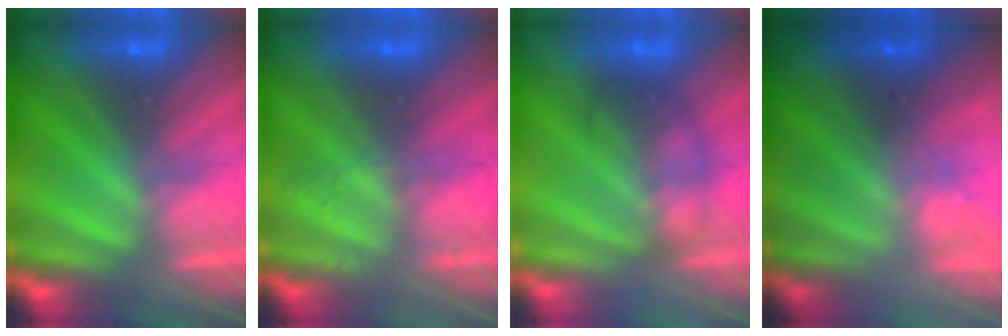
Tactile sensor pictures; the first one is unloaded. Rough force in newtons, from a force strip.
{"total": 2.1}
{"total": 1.8}
{"total": 7.2}